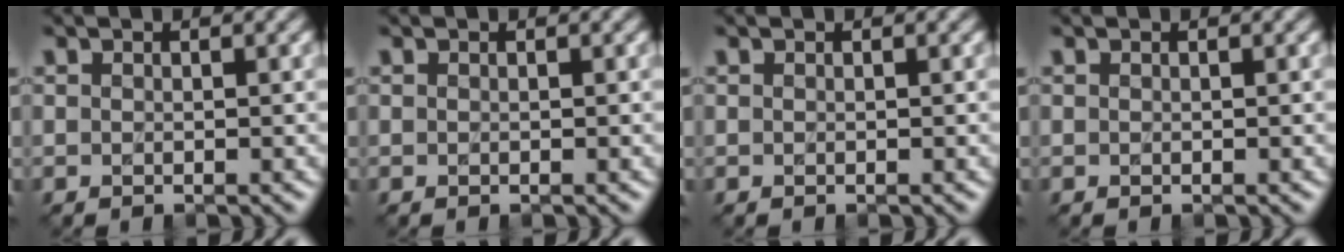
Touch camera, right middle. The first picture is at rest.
{"total": 0.0}
{"total": 0.0}
{"total": 0.0}